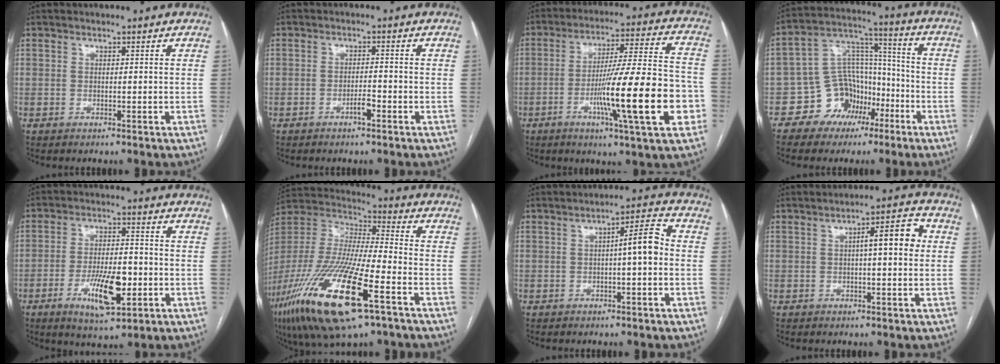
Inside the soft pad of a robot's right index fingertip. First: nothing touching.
{"total": 2.1, "force": [-1.3, 0.4, 1.6], "torque": [-0.028, 0.001, -0.022]}
{"total": 19.3, "force": [-5.6, 1.0, 18.4], "torque": [-0.268, 0.000, -0.084]}
{"total": 10.9, "force": [-5.4, 8.6, 3.9], "torque": [-0.072, 0.047, -0.086]}
{"total": 9.9, "force": [-3.3, 3.0, 8.9], "torque": [-0.163, -0.005, -0.051]}
{"total": 25.6, "force": [-12.8, 4.9, 21.6], "torque": [-0.478, -0.065, -0.237]}
{"total": 5.4, "force": [-0.2, 0.7, 5.4], "torque": [-0.075, 0.017, -0.006]}
{"total": 6.3, "force": [0.8, 1.2, 6.1], "torque": [-0.087, 0.021, 0.008]}